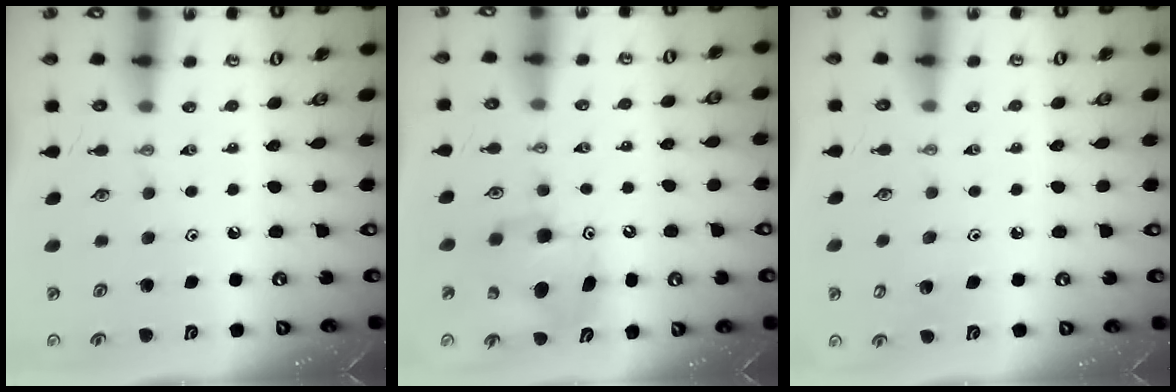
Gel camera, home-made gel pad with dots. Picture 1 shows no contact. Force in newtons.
{"total": 8.7, "press": 8.7, "slide": 0.4}
{"total": 5.6, "press": 5.6, "slide": 0.9}